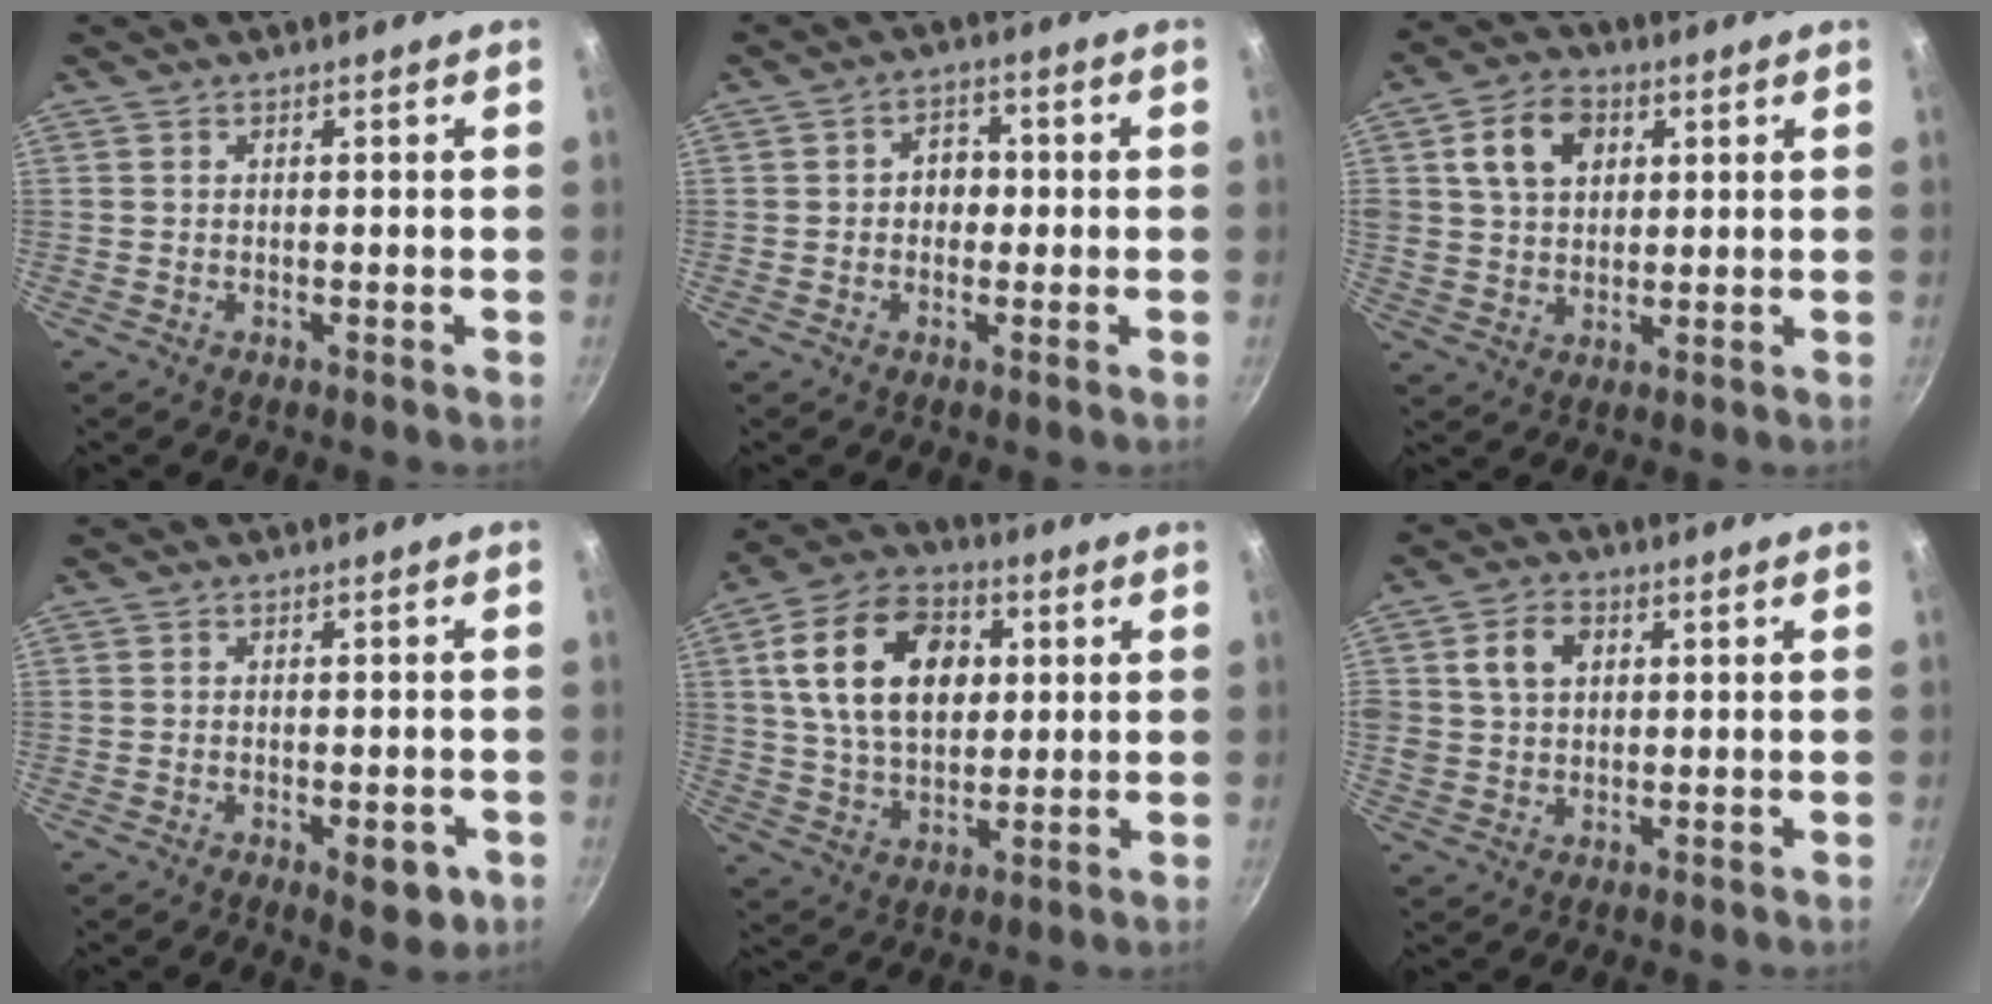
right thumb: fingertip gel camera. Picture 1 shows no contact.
{"total": 4.2, "force": [-0.3, 3.5, 2.3], "torque": [-0.004, 0.010, -0.008]}
{"total": 10.1, "force": [3.3, 7.5, 5.9], "torque": [-0.087, 0.003, 0.052]}
{"total": 5.6, "force": [-2.2, 2.5, 4.5], "torque": [-0.041, 0.009, -0.022]}
{"total": 18.3, "force": [4.2, 12.4, 12.8], "torque": [-0.197, 0.004, 0.065]}
{"total": 6.8, "force": [1.9, 5.2, 3.9], "torque": [-0.053, 0.004, 0.030]}